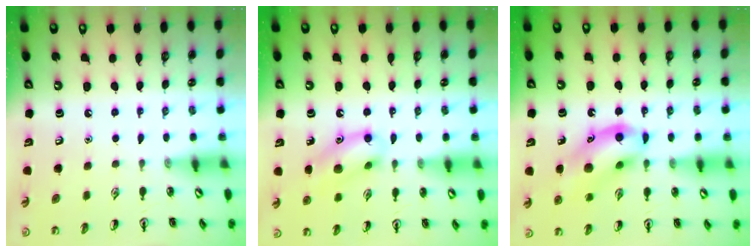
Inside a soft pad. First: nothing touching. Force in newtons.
{"total": 12.3, "press": 12.2, "slide": 1.1}
{"total": 12.8, "press": 12.6, "slide": 2.4}